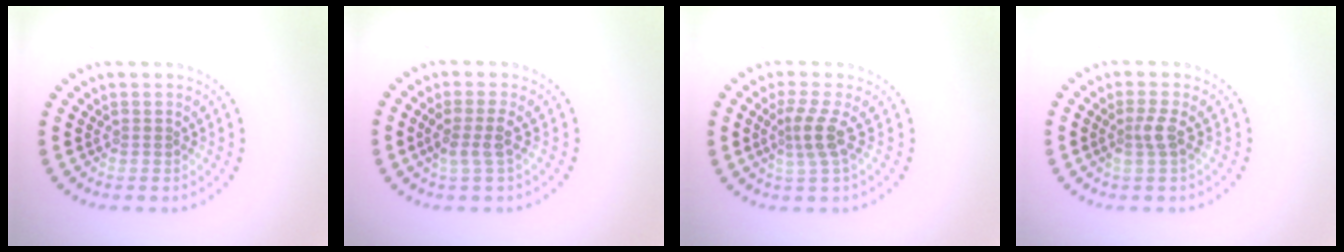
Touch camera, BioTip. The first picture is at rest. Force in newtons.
{"total": 2.1, "press": 1.6, "slide": 1.3}
{"total": 2.5, "press": 1.8, "slide": 1.8}
{"total": 1.7, "press": 1.2, "slide": 1.1}